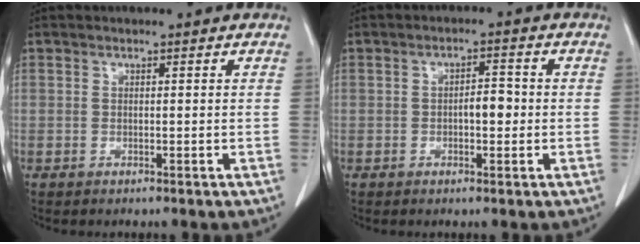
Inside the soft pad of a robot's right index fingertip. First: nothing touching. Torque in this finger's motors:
{"motor_torque": [0.66, -0.23, 0.13, 0.02]}